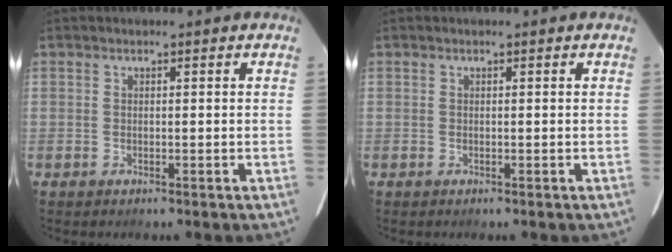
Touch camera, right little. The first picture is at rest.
{"total": 0.0}